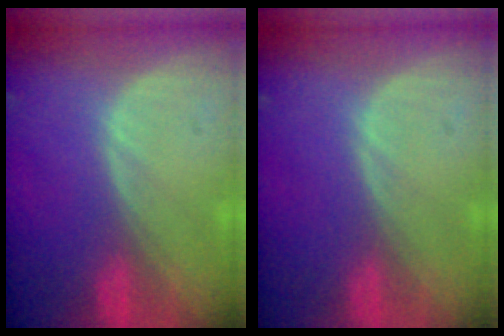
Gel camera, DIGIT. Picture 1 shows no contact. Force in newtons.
{"total": 0.0}